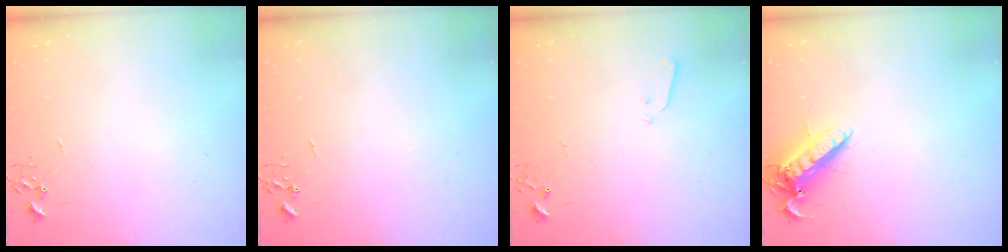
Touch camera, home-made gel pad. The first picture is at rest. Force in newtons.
{"total": 0.0}
{"total": 2.2, "press": 2.1, "slide": 0.3}
{"total": 13.2, "press": 13.0, "slide": 2.1}